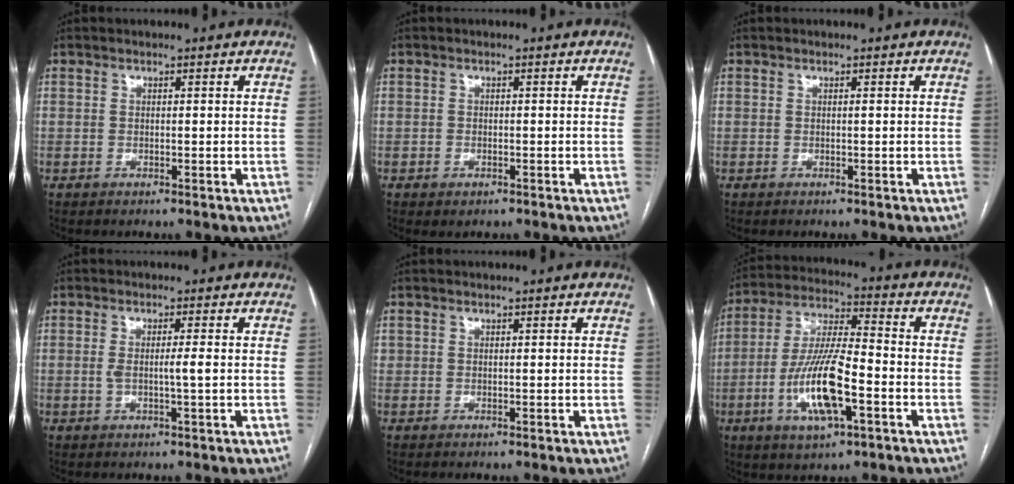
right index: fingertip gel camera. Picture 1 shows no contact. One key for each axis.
{"total": 1.3, "fx": -0.7, "fy": 0.9, "fz": 0.6, "tx": -0.009, "ty": 0.002, "tz": -0.005}
{"total": 0.0}
{"total": 2.6, "fx": -0.2, "fy": -0.2, "fz": 2.6, "tx": -0.047, "ty": -0.001, "tz": -0.003}
{"total": 0.0}
{"total": 13.8, "fx": -4.5, "fy": 3.1, "fz": 12.7, "tx": -0.258, "ty": -0.003, "tz": -0.079}